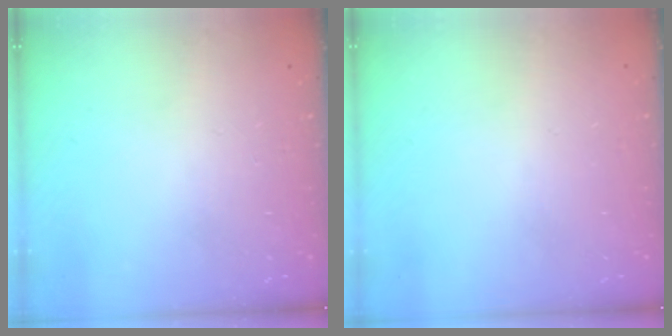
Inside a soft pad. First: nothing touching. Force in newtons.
{"total": 0.6, "press": 0.6, "slide": 0.2}